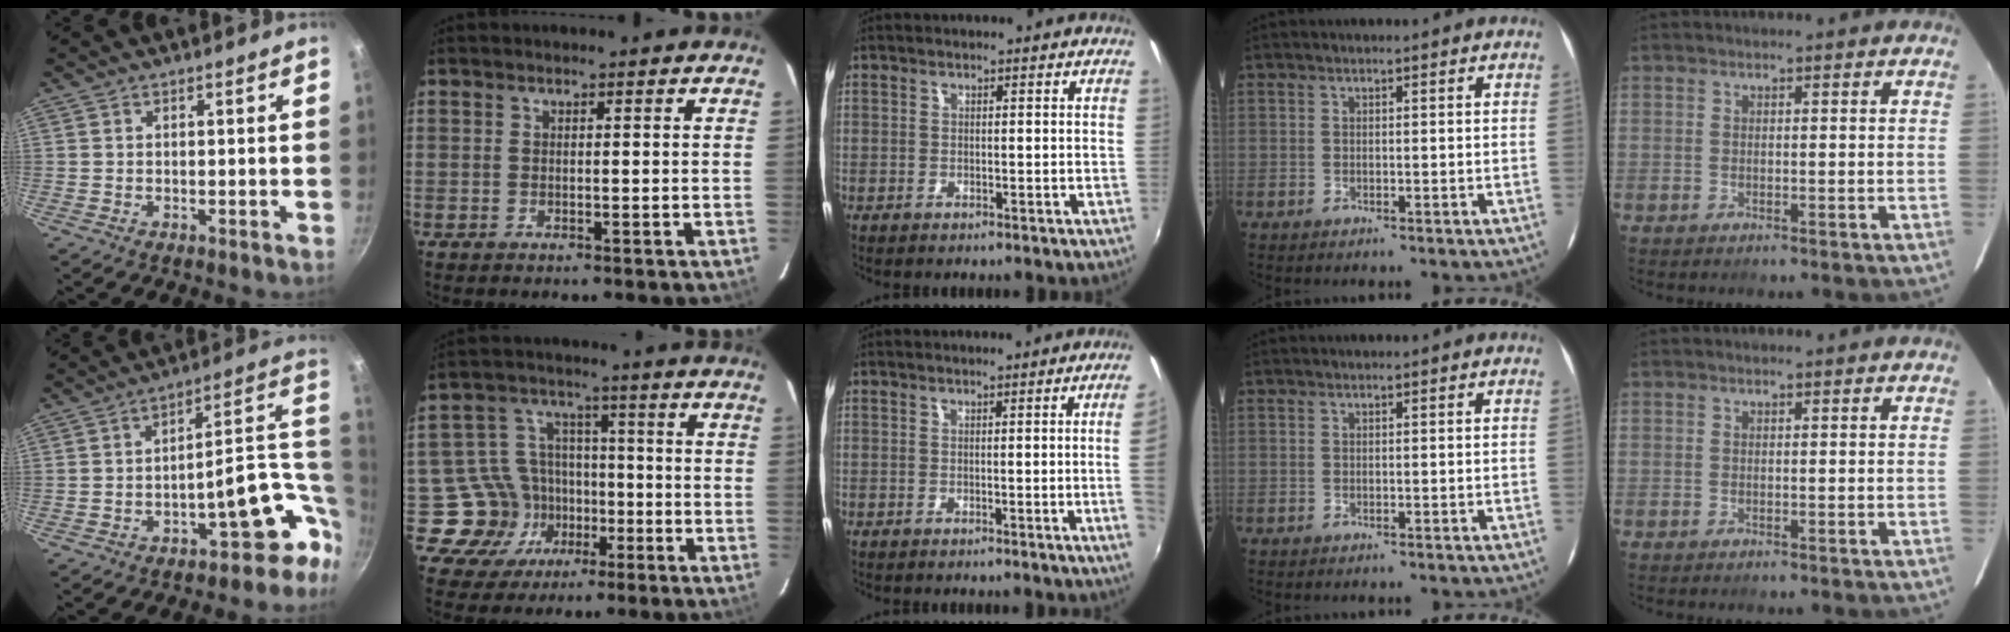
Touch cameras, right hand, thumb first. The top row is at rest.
{"thumb": {"total": 14.5, "force": [-4.4, 8.0, 11.3], "torque": [-0.075, 0.051, -0.057]}, "index": {"total": 10.9, "force": [-4.8, 9.8, 1.2], "torque": [-0.046, 0.038, -0.063]}, "middle": {"total": 4.1, "force": [0.0, -1.8, 3.6], "torque": [-0.058, -0.008, 0.006]}}